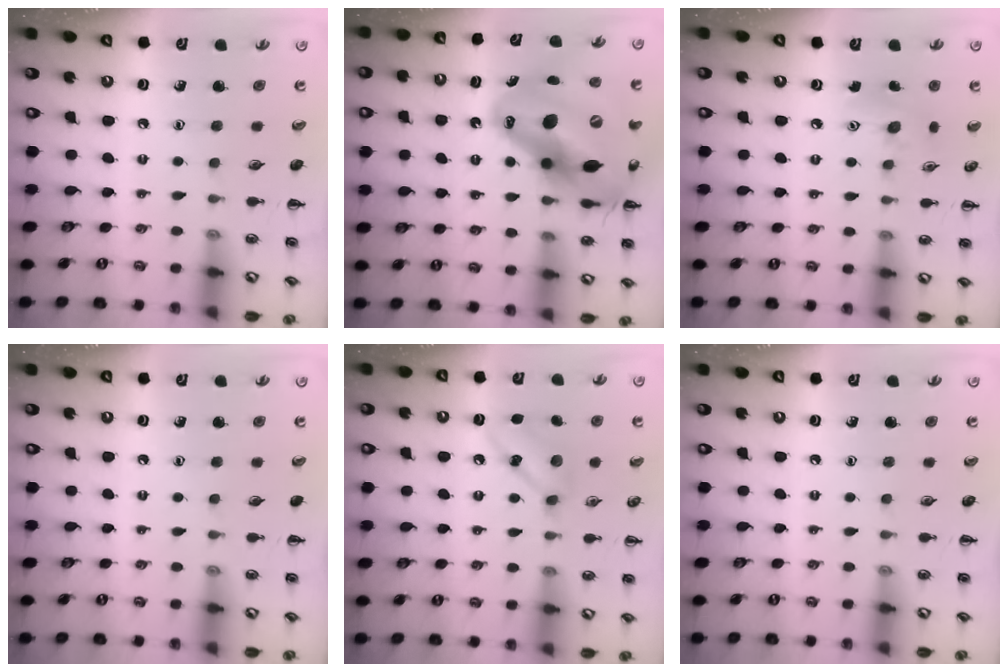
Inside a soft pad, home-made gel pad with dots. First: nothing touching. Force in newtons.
{"total": 22.3, "press": 21.4, "slide": 6.3}
{"total": 7.2, "press": 7.2, "slide": 0.6}
{"total": 0.0}
{"total": 7.2, "press": 7.0, "slide": 1.7}
{"total": 0.0}